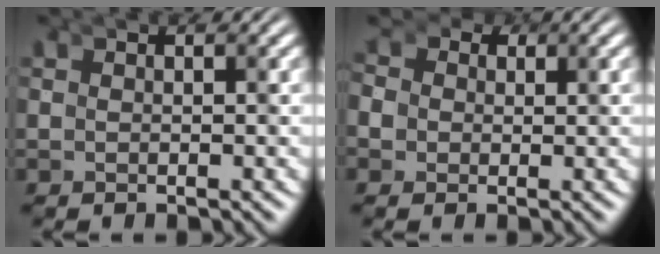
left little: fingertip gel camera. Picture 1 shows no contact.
{"total": 1.9, "force": [-0.8, -0.6, -1.7], "torque": [-0.008, -0.024, 0.001]}